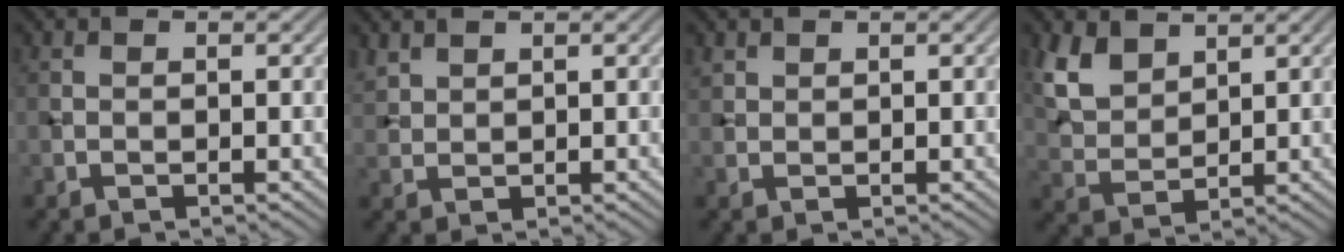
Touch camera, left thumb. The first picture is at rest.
{"total": 2.0, "force": [1.7, 0.7, 0.7], "torque": [-0.023, 0.005, 0.043]}
{"total": 1.1, "force": [1.0, 0.6, 0.3], "torque": [-0.009, 0.001, 0.024]}
{"total": 6.4, "force": [4.0, 3.4, 3.6], "torque": [-0.095, 0.002, 0.086]}